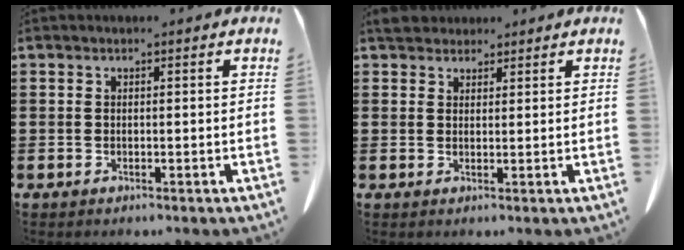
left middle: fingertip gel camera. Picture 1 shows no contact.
{"total": 3.3, "force": [2.8, 1.4, 0.8], "torque": [-0.017, -0.001, 0.055]}